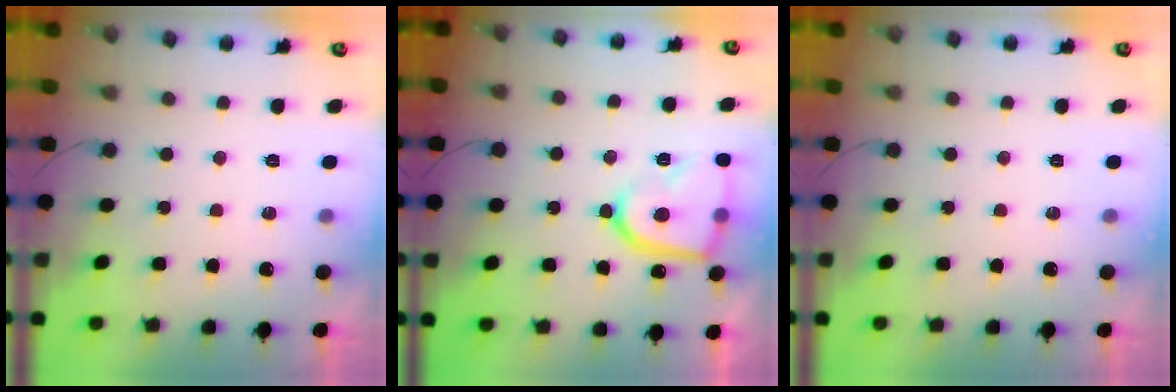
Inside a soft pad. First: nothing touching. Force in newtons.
{"total": 15.8, "press": 15.7, "slide": 1.3}
{"total": 0.0}